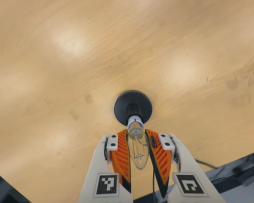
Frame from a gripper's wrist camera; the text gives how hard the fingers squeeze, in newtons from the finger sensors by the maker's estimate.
{"total": 15.9, "left": 13.6, "right": 18.2}